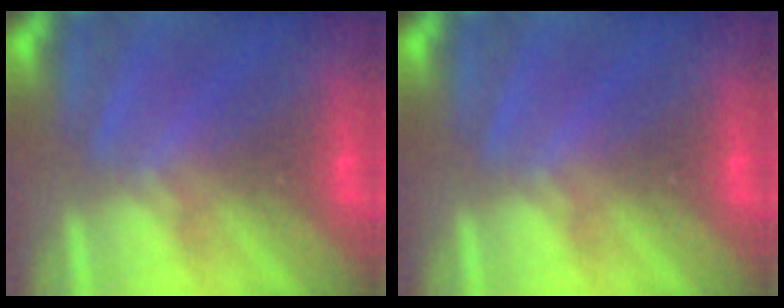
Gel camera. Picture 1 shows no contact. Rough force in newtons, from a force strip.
{"total": 0.0}